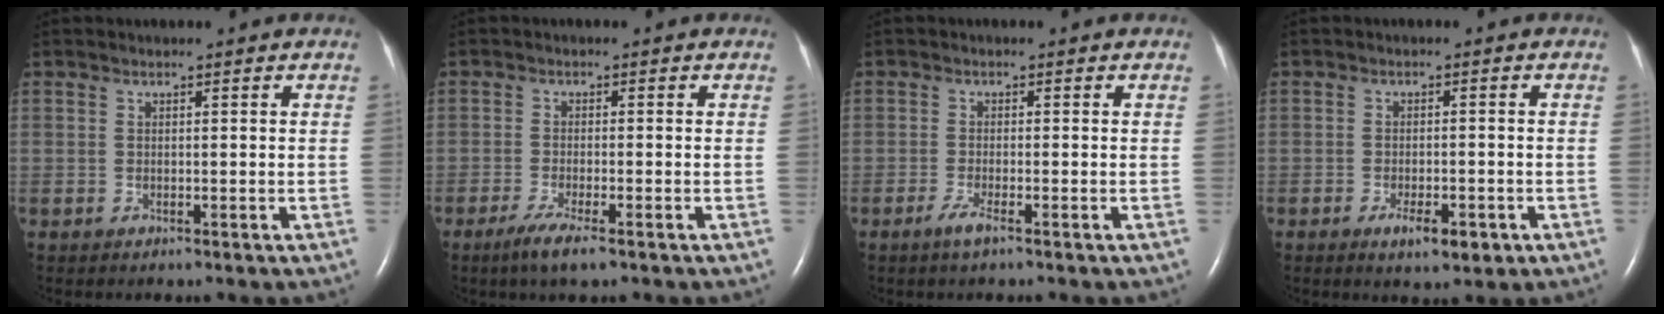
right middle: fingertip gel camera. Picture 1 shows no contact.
{"total": 3.9, "force": [-2.5, 0.3, 3.0], "torque": [-0.064, -0.012, -0.047]}
{"total": 1.9, "force": [-1.3, 0.0, 1.4], "torque": [-0.037, -0.005, -0.029]}
{"total": 4.2, "force": [-2.1, 1.4, 3.3], "torque": [-0.053, -0.002, -0.025]}